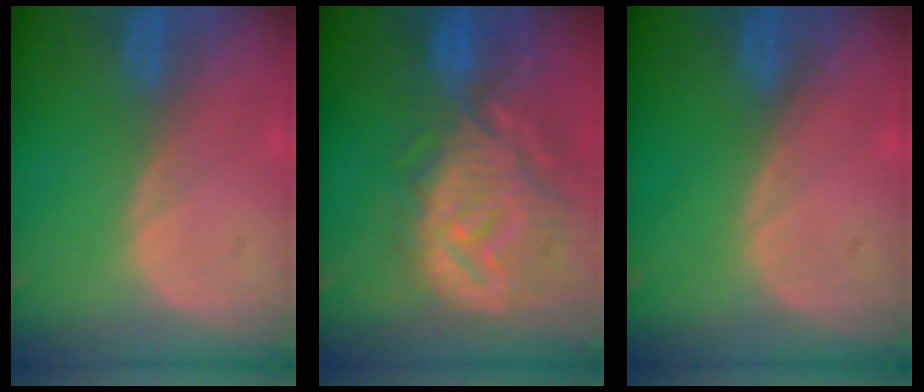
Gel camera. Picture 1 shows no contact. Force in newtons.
{"total": 12.5, "press": 11.1, "slide": 5.7}
{"total": 0.0}